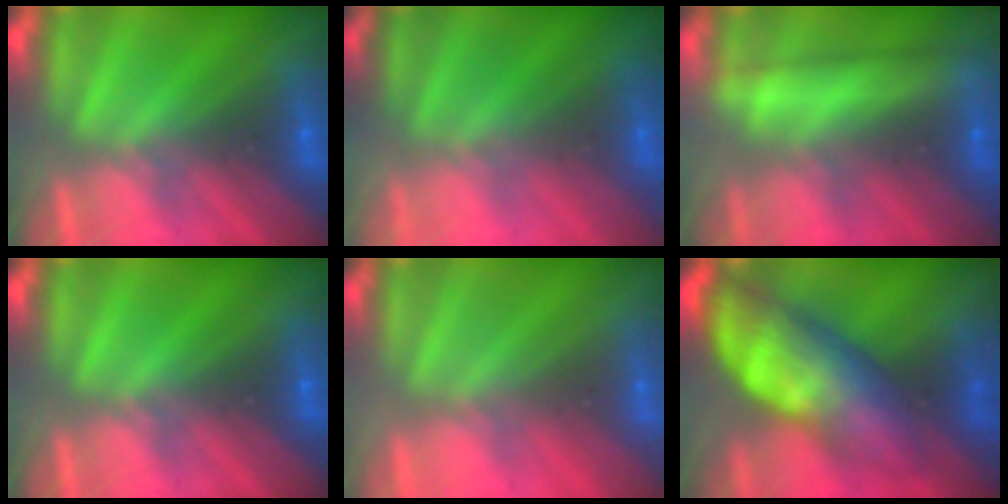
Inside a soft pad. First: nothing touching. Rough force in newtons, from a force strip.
{"total": 2.8}
{"total": 2.4}
{"total": 0.0}
{"total": 2.9}
{"total": 7.2}